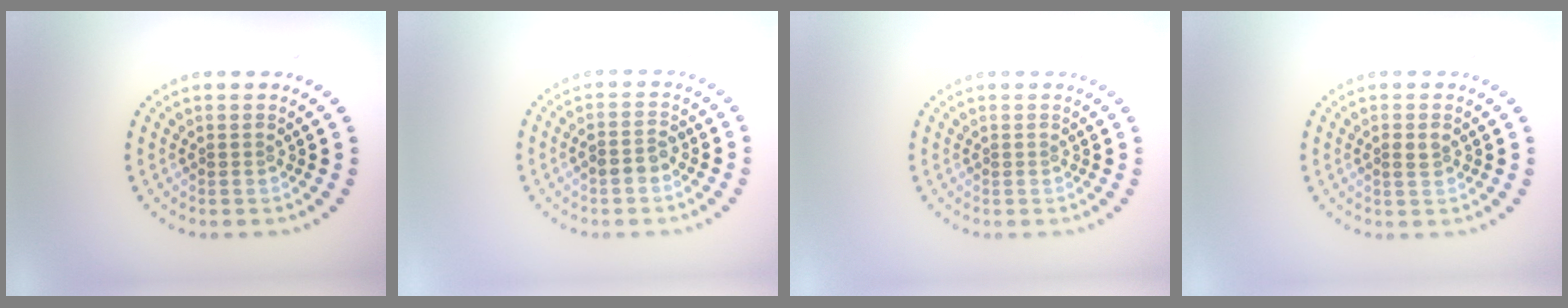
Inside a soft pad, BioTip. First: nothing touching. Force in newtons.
{"total": 1.8, "press": 1.8, "slide": 0.5}
{"total": 0.0}
{"total": 1.2, "press": 1.2, "slide": 0.2}